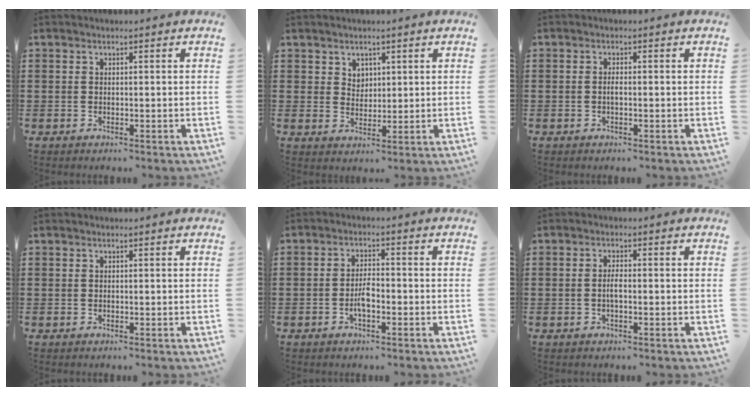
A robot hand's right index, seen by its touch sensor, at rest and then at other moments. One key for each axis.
{"total": 2.6, "fx": 1.7, "fy": 1.9, "fz": 0.4, "tx": -0.013, "ty": 0.008, "tz": 0.031}
{"total": 1.0, "fx": -0.2, "fy": 0.2, "fz": 0.9, "tx": -0.018, "ty": -0.001, "tz": -0.003}
{"total": 0.0}
{"total": 3.4, "fx": -1.2, "fy": 1.2, "fz": 2.9, "tx": -0.066, "ty": 0.001, "tz": -0.027}
{"total": 1.9, "fx": -0.4, "fy": 0.5, "fz": 1.8, "tx": -0.042, "ty": 0.001, "tz": -0.010}